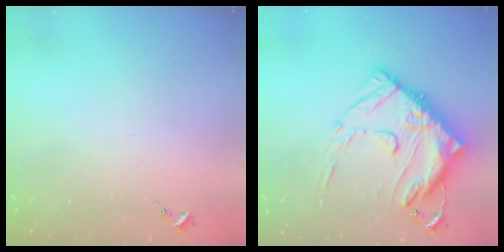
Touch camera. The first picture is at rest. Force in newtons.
{"total": 21.5, "press": 21.4, "slide": 2.1}